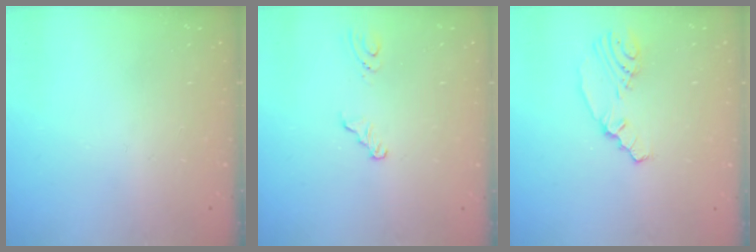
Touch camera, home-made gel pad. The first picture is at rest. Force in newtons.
{"total": 3.1, "press": 2.8, "slide": 1.4}
{"total": 5.8, "press": 4.2, "slide": 4.1}